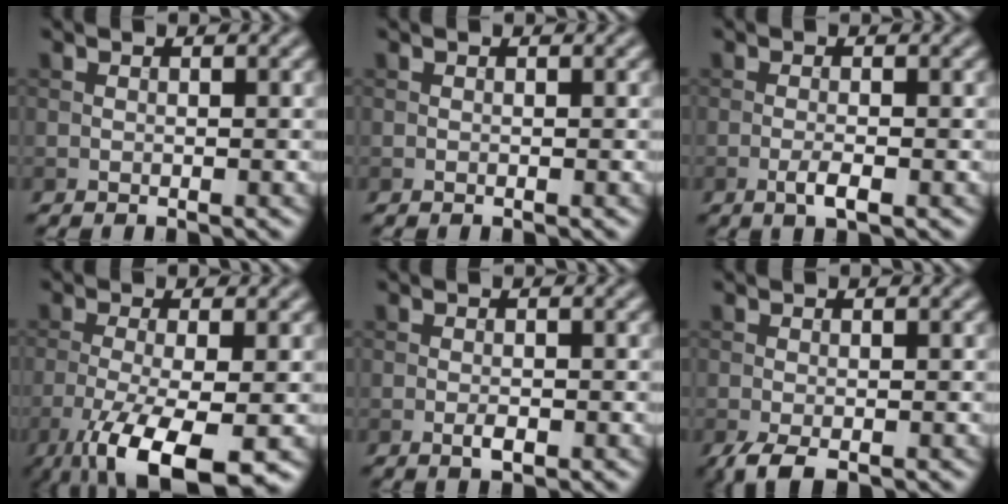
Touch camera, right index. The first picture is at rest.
{"total": 0.0}
{"total": 1.9, "force": [-0.8, 0.4, 1.7], "torque": [-0.032, -0.001, -0.018]}
{"total": 9.1, "force": [-4.7, 2.7, 7.4], "torque": [-0.146, -0.020, -0.081]}
{"total": 1.3, "force": [-0.5, 0.6, 1.1], "torque": [-0.020, -0.002, -0.010]}
{"total": 2.5, "force": [-1.4, 0.9, 1.8], "torque": [-0.041, -0.009, -0.028]}